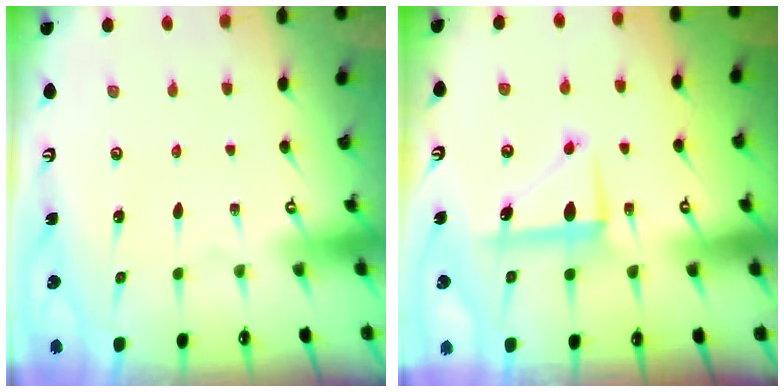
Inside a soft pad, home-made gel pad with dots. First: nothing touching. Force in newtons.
{"total": 7.8, "press": 7.7, "slide": 1.2}